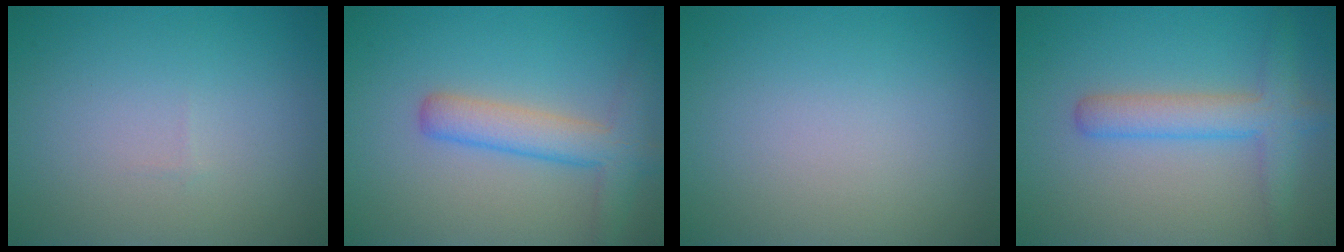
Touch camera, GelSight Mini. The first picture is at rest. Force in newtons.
{"total": 4.2, "press": 4.2, "slide": 0.2}
{"total": 0.0}
{"total": 3.7, "press": 3.7, "slide": 0.2}